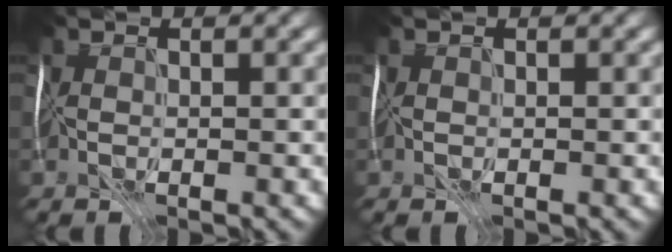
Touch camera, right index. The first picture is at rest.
{"total": 0.0}